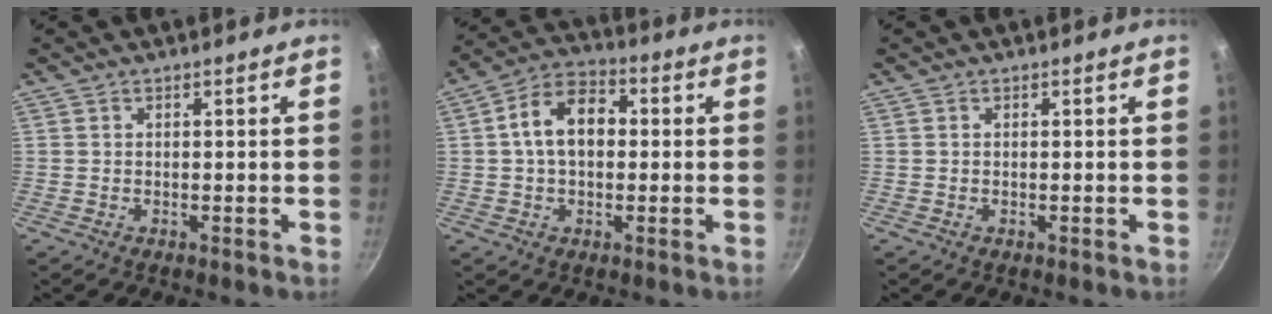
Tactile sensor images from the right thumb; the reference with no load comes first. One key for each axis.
{"total": 10.8, "fx": 0.9, "fy": 7.2, "fz": 8.0, "tx": -0.108, "ty": 0.030, "tz": -0.001}
{"total": 0.0}